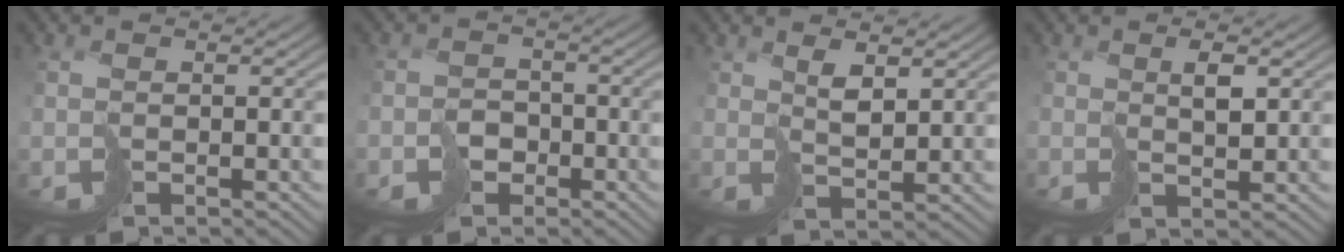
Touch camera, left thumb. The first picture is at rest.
{"total": 2.5, "force": [-1.8, 1.7, -0.2], "torque": [0.021, 0.004, -0.034]}
{"total": 3.0, "force": [2.8, -0.2, 0.8], "torque": [-0.015, 0.007, 0.061]}
{"total": 2.0, "force": [1.8, -0.3, 0.7], "torque": [-0.009, 0.009, 0.041]}